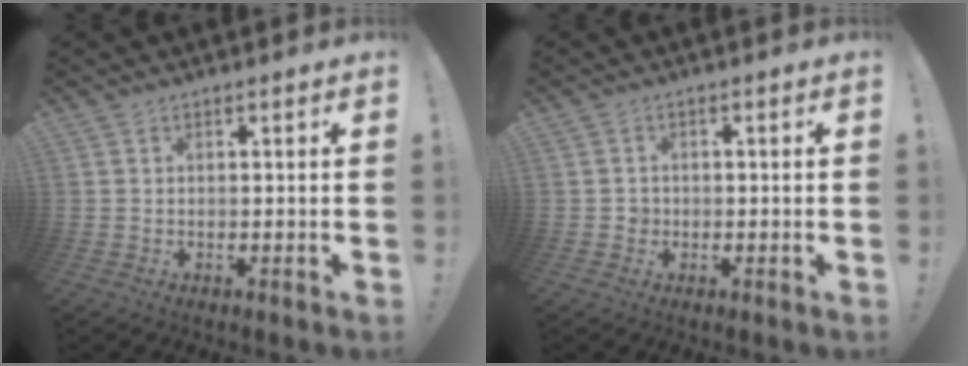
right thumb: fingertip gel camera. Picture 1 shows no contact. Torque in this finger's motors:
{"motor_torque": [0.41, 0.24, 0.17, -0.10, 0.00]}